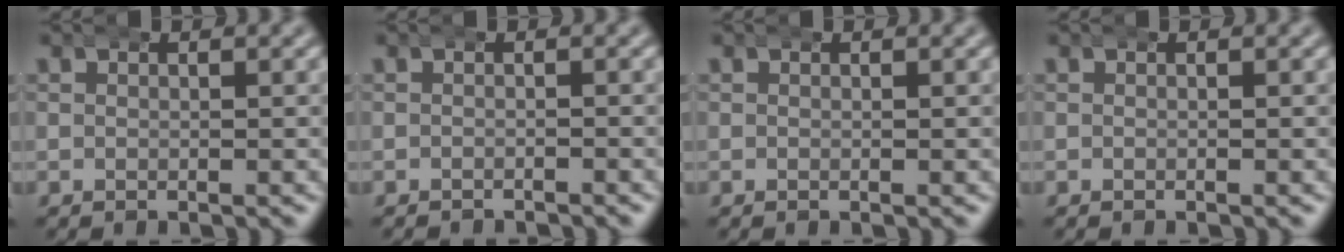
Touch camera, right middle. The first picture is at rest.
{"total": 1.2, "force": [-1.2, 0.0, -0.2], "torque": [0.001, -0.007, -0.016]}
{"total": 0.0}
{"total": 0.0}